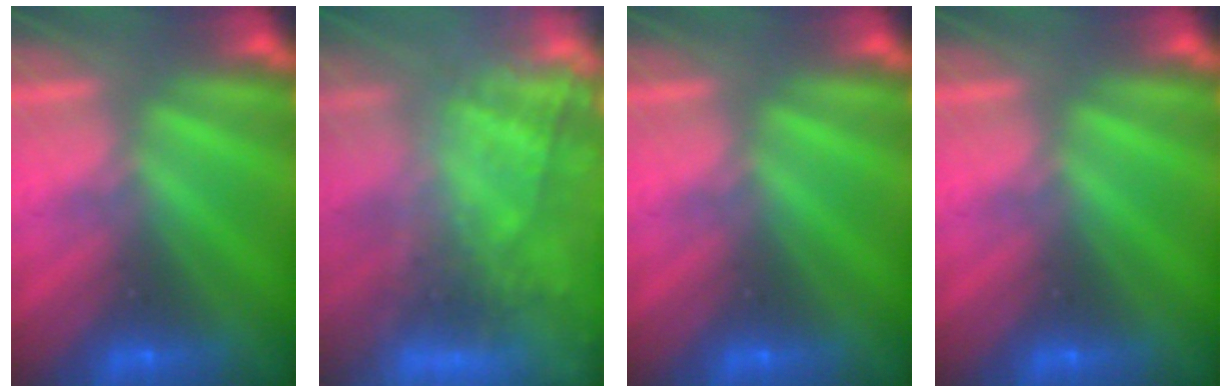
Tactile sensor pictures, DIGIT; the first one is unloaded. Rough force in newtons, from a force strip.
{"total": 7.3}
{"total": 0.0}
{"total": 0.0}